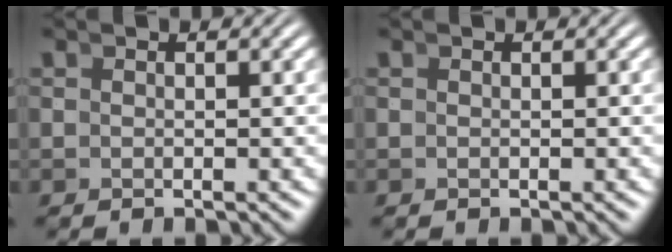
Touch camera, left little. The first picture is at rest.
{"total": 0.0}